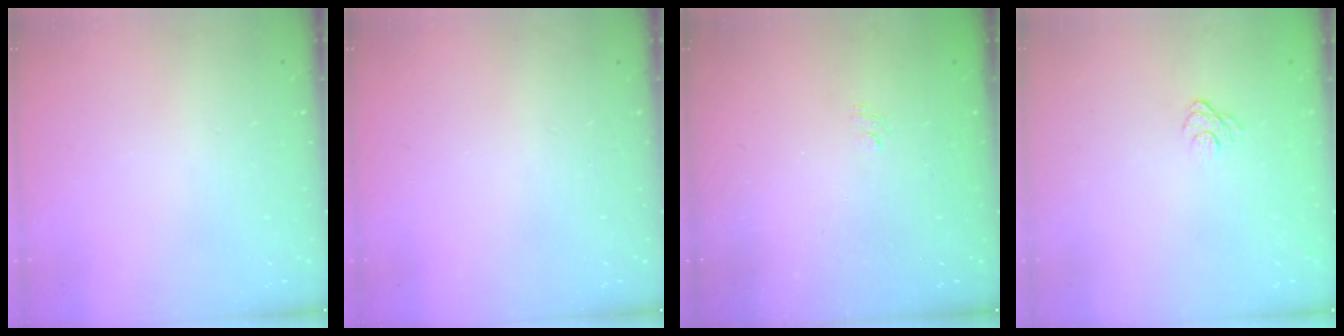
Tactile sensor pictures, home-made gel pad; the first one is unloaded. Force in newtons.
{"total": 0.0}
{"total": 1.4, "press": 0.7, "slide": 1.1}
{"total": 7.4, "press": 7.3, "slide": 1.2}